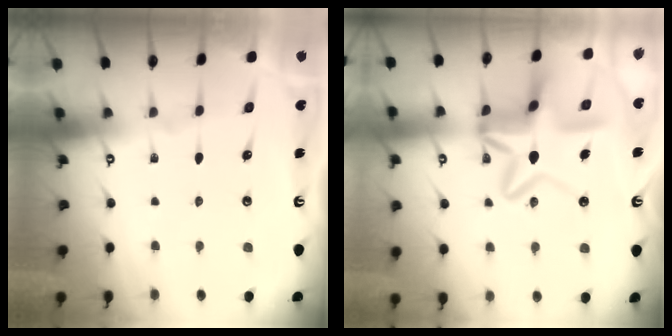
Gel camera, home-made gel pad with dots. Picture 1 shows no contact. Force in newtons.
{"total": 12.7, "press": 12.7, "slide": 1.2}